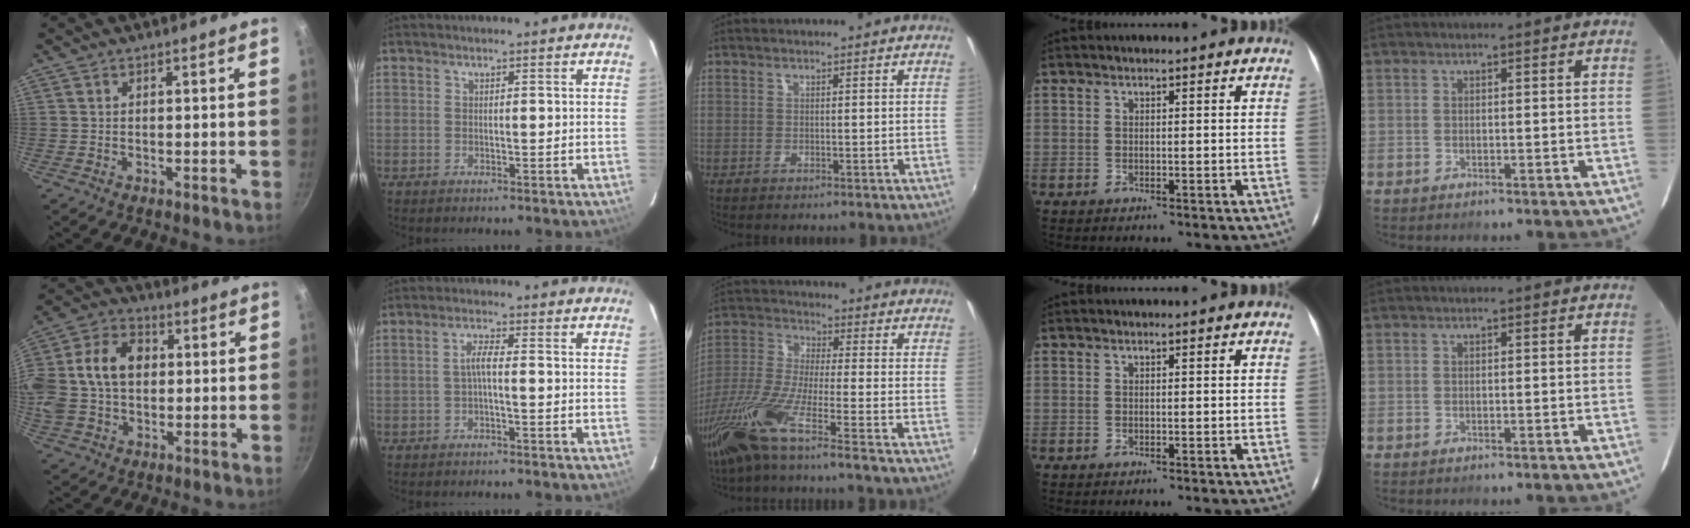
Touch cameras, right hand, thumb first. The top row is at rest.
{"thumb": {"total": 18.2, "force": [1.7, 13.3, 12.3], "torque": [-0.244, 0.034, 0.020]}, "index": {"total": 2.4, "force": [-0.7, 0.2, 2.3], "torque": [-0.047, 0.006, -0.014]}, "middle": {"total": 13.6, "force": [-8.7, 0.5, 10.4], "torque": [-0.221, -0.030, -0.173]}}